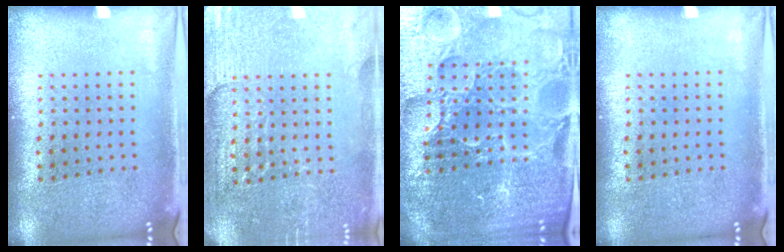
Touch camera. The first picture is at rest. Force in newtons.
{"total": 2.9, "press": 2.9, "slide": 0.2}
{"total": 5.7, "press": 5.2, "slide": 2.4}
{"total": 0.0}